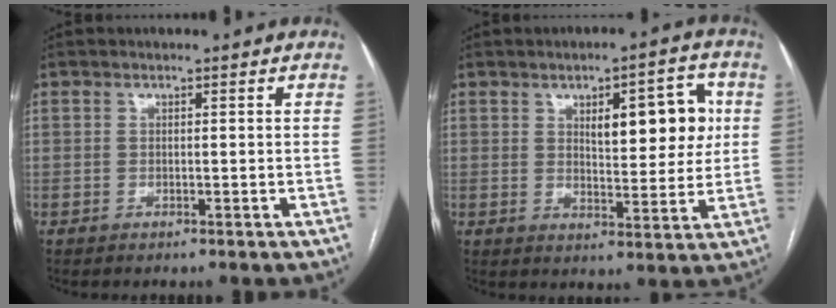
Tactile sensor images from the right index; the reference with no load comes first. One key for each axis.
{"total": 9.8, "fx": 2.7, "fy": 3.4, "fz": 8.8, "tx": -0.117, "ty": 0.014, "tz": 0.043}